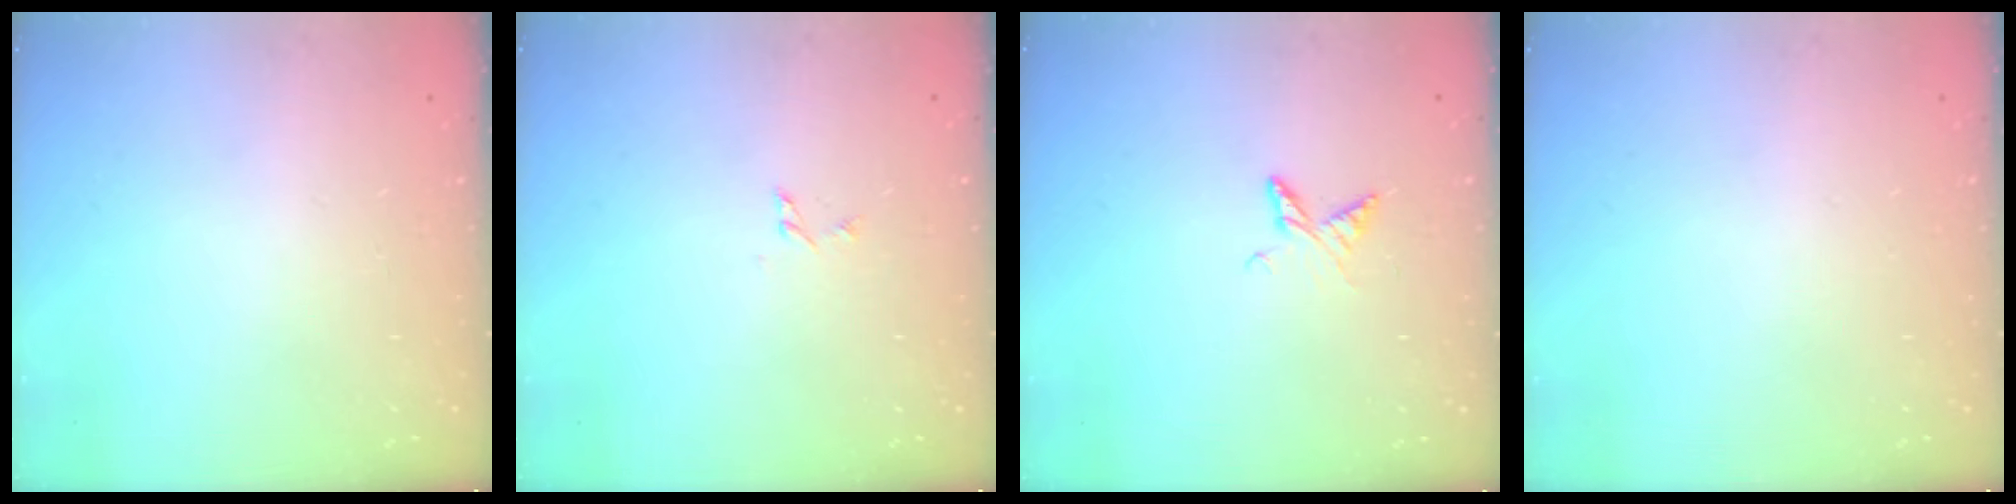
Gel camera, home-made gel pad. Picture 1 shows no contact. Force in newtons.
{"total": 3.4, "press": 3.4, "slide": 0.3}
{"total": 7.2, "press": 7.2, "slide": 0.6}
{"total": 0.0}